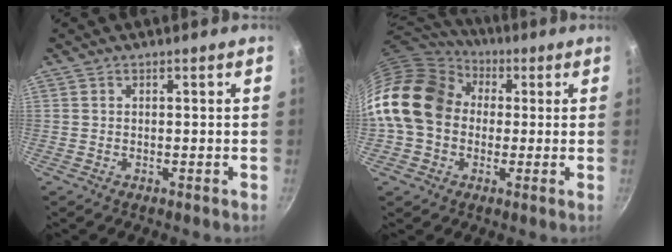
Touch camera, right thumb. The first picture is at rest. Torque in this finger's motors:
{"motor_torque": [2.49, 2.52, 0.42, -0.37, 0.44]}